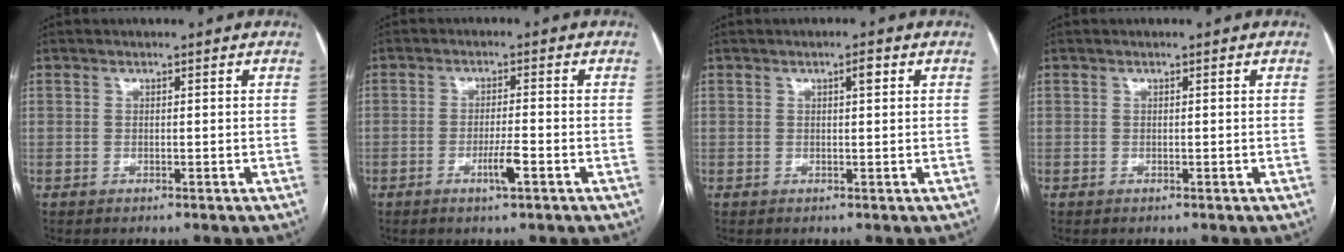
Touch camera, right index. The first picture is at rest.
{"total": 3.6, "force": [-1.8, -0.2, 3.1], "torque": [-0.059, -0.005, -0.033]}
{"total": 1.5, "force": [0.6, 0.2, 1.3], "torque": [-0.021, 0.003, 0.008]}
{"total": 0.0}